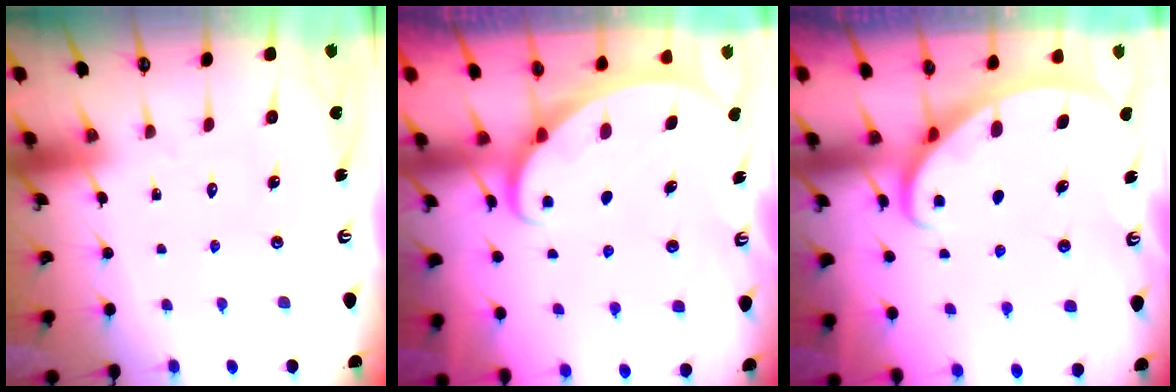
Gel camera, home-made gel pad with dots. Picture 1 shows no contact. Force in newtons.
{"total": 2.1, "press": 2.1, "slide": 0.1}
{"total": 2.5, "press": 2.4, "slide": 0.4}